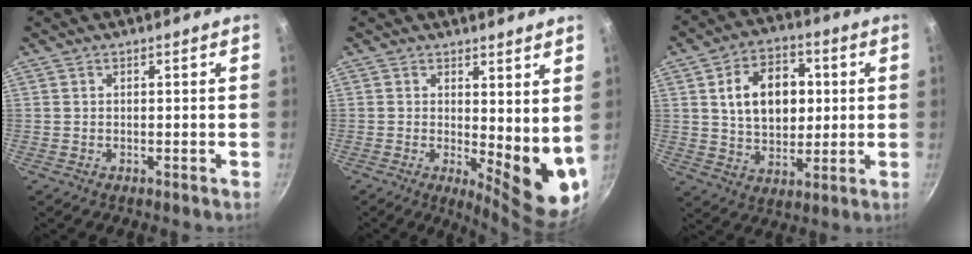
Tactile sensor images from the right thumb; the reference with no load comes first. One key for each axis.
{"total": 10.5, "fx": 1.7, "fy": 4.2, "fz": 9.5, "tx": -0.104, "ty": -0.034, "tz": 0.029}
{"total": 14.5, "fx": 2.6, "fy": 10.1, "fz": 10.1, "tx": -0.123, "ty": 0.002, "tz": 0.041}